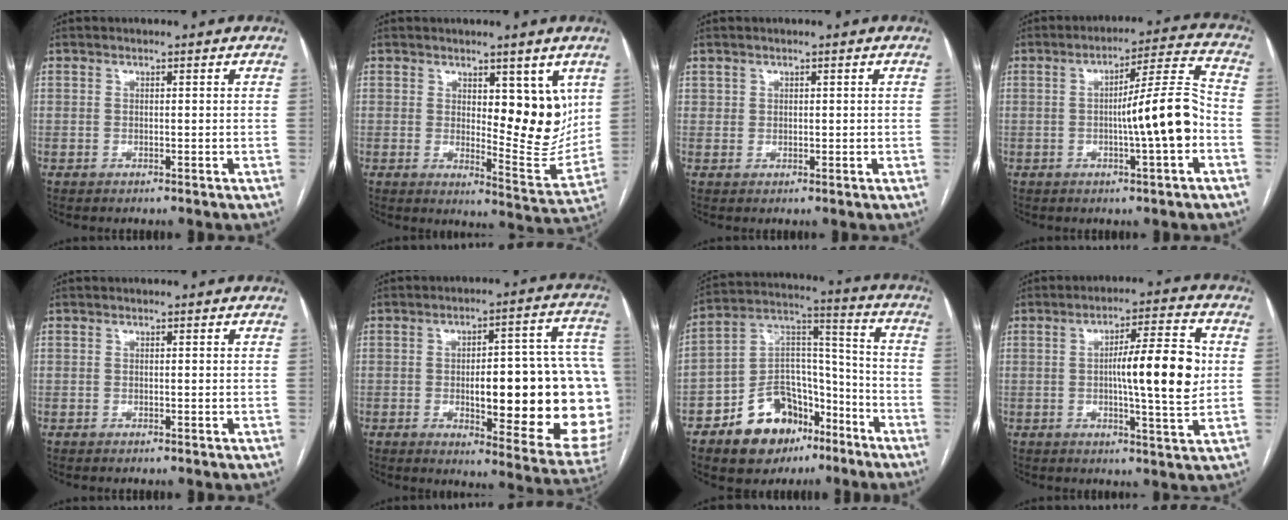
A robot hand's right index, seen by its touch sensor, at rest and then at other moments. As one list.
[{"total": 10.1, "force": [3.5, 3.7, 8.8], "torque": [-0.106, -0.016, 0.059]}, {"total": 1.2, "force": [0.7, 1.0, 0.2], "torque": [0.007, 0.000, 0.009]}, {"total": 10.9, "force": [-2.1, 0.0, 10.7], "torque": [-0.160, 0.015, -0.036]}, {"total": 0.0}, {"total": 25.8, "force": [-2.5, 6.0, 25.0], "torque": [-0.232, 0.025, -0.015]}, {"total": 16.2, "force": [-9.6, 10.0, 8.3], "torque": [-0.132, 0.055, -0.150]}, {"total": 11.9, "force": [0.6, 1.5, 11.8], "torque": [-0.176, 0.009, 0.007]}]